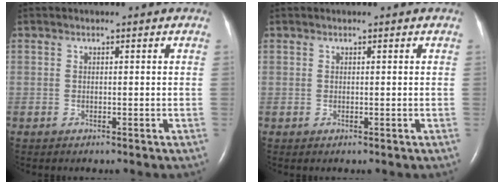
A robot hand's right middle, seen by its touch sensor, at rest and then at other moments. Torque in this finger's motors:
{"motor_torque": [0.25, -0.23, 0.00, 0.00]}